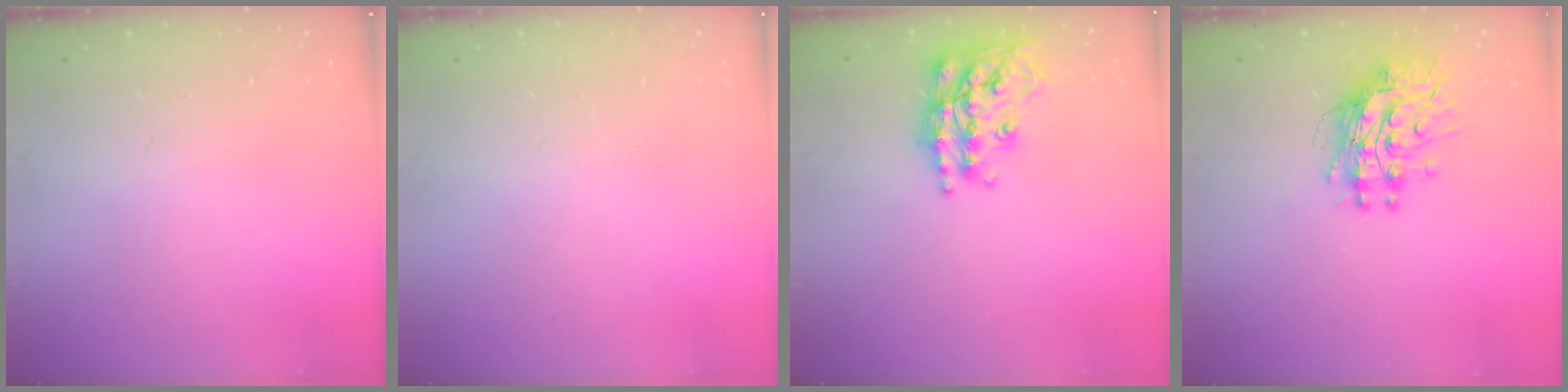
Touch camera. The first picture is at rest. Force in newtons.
{"total": 0.0}
{"total": 20.4, "press": 20.4, "slide": 1.4}
{"total": 11.4, "press": 11.3, "slide": 1.0}